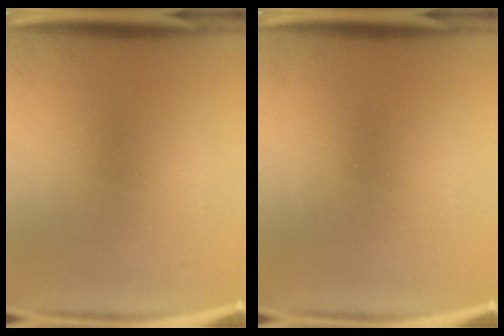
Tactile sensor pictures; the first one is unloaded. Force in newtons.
{"total": 0.0}